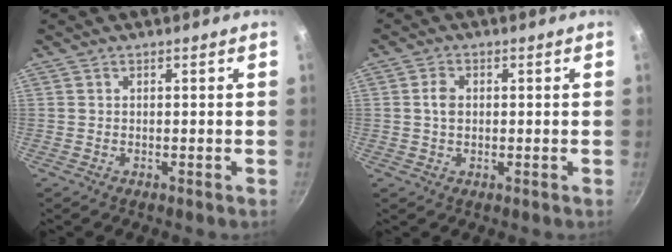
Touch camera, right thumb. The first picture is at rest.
{"total": 1.3, "force": [0.1, 1.1, 0.8], "torque": [-0.013, 0.004, 0.000]}